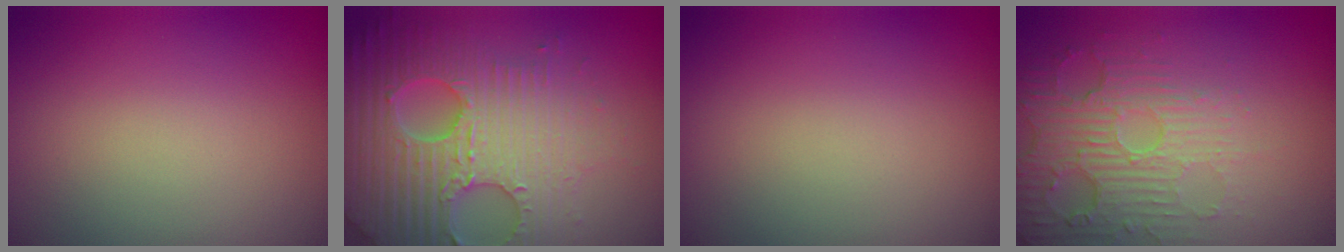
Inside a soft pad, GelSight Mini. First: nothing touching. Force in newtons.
{"total": 7.4, "press": 7.1, "slide": 1.8}
{"total": 0.0}
{"total": 5.7, "press": 3.5, "slide": 4.5}